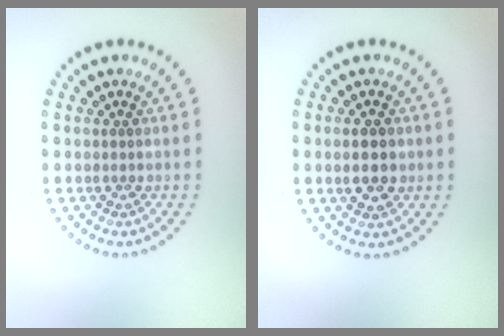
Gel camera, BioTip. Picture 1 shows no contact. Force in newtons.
{"total": 2.9, "press": 2.9, "slide": 0.1}